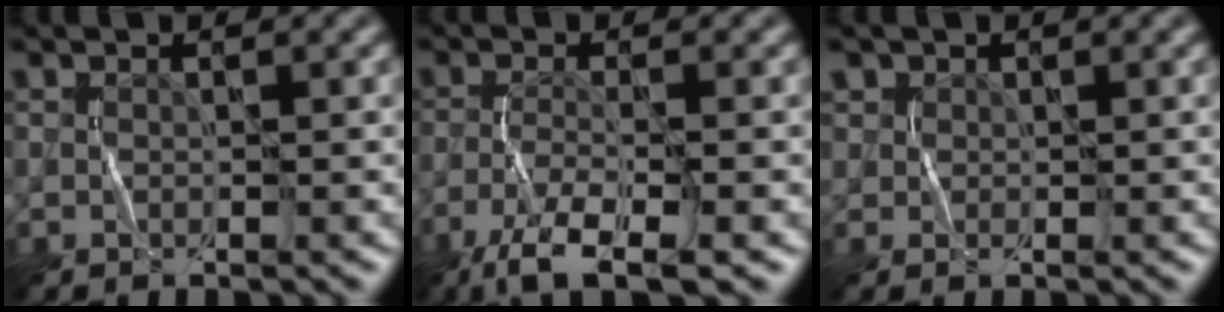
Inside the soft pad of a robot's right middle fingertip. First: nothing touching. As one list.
[{"total": 5.8, "force": [-3.9, 1.2, 4.2], "torque": [-0.078, -0.006, -0.079]}, {"total": 1.4, "force": [0.5, 1.3, 0.3], "torque": [0.001, -0.004, 0.006]}]